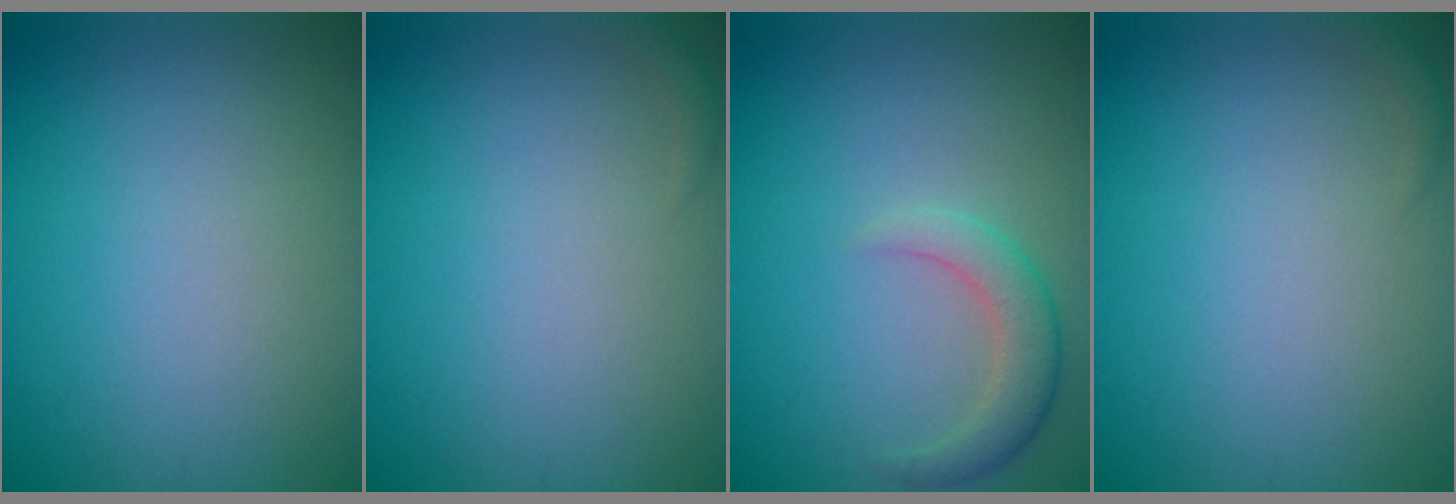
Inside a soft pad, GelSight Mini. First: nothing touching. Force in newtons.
{"total": 0.7, "press": 0.7, "slide": 0.1}
{"total": 2.8, "press": 2.8, "slide": 0.1}
{"total": 0.7, "press": 0.7, "slide": 0.1}